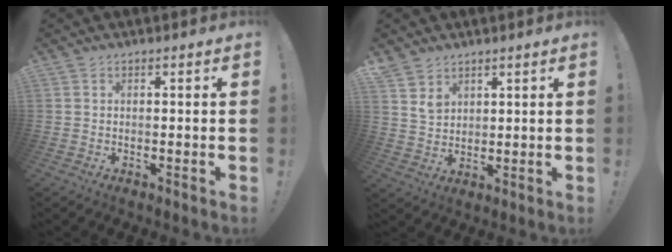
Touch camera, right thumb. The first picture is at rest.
{"total": 6.1, "force": [4.2, 4.3, 1.2], "torque": [-0.020, -0.027, 0.083]}